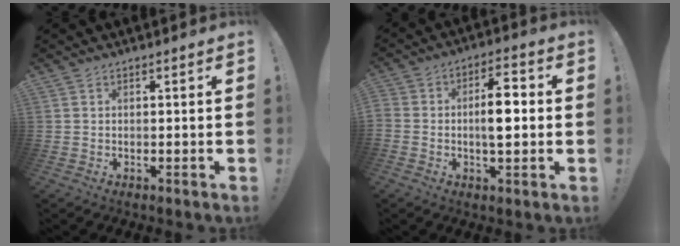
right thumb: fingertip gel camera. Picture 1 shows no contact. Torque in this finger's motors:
{"motor_torque": [2.19, 1.40, 0.81, -0.83, 0.55]}